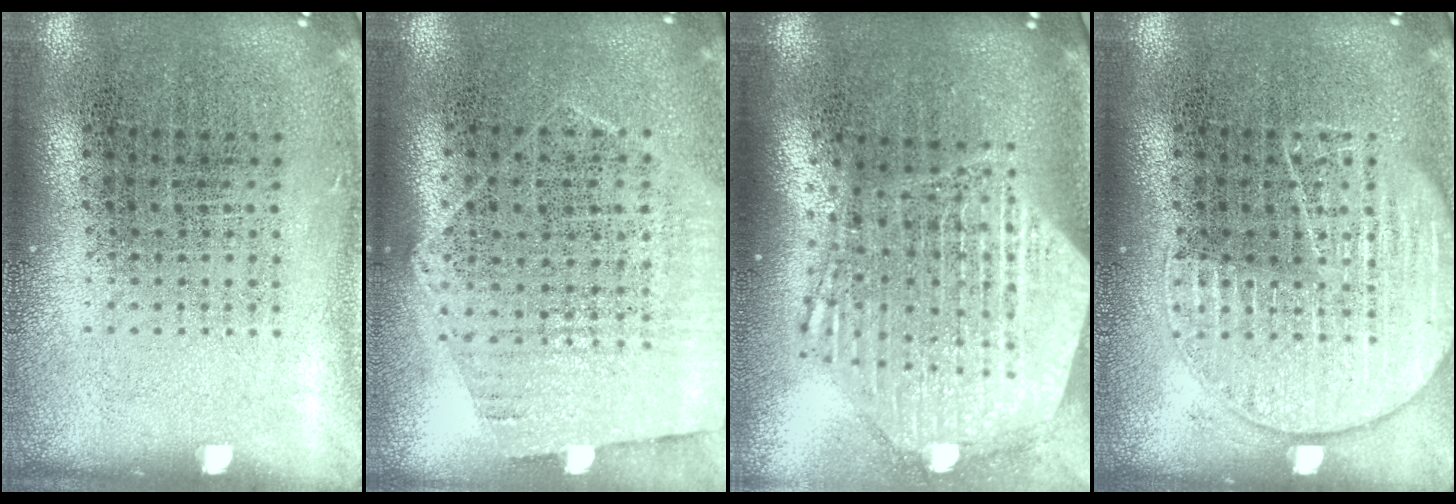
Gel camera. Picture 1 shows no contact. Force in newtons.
{"total": 1.1, "press": 1.0, "slide": 0.5}
{"total": 2.8, "press": 2.2, "slide": 1.7}
{"total": 2.6, "press": 2.6, "slide": 0.3}